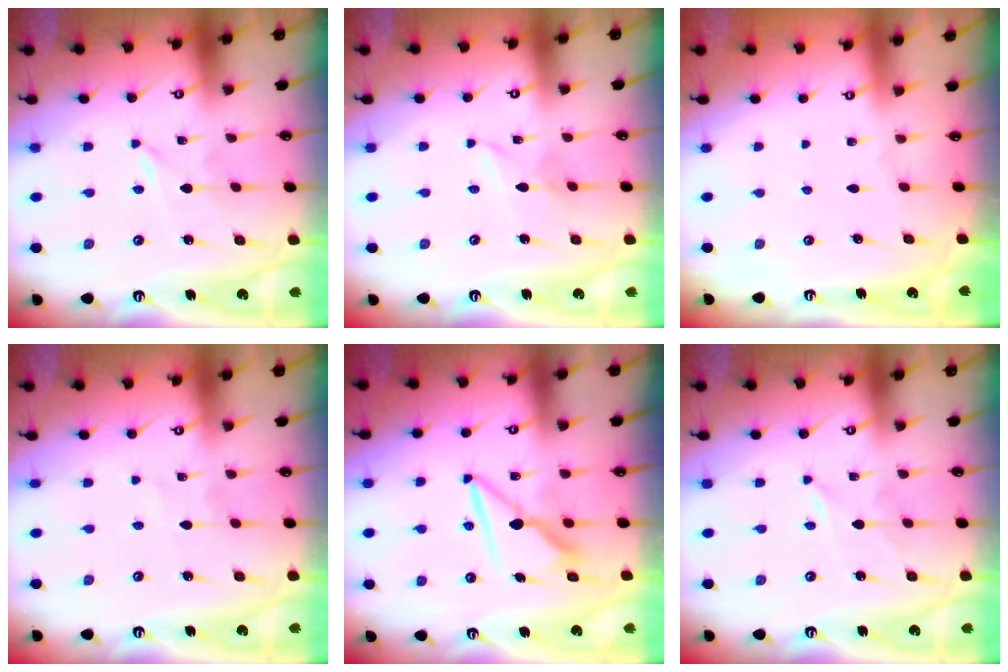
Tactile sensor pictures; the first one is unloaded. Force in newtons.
{"total": 2.5, "press": 2.5, "slide": 0.2}
{"total": 0.0}
{"total": 1.5, "press": 1.5, "slide": 0.2}
{"total": 7.9, "press": 7.9, "slide": 0.2}
{"total": 1.7, "press": 1.7, "slide": 0.2}